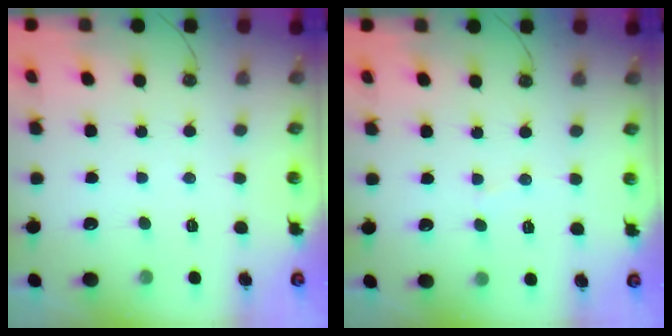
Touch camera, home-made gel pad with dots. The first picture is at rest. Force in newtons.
{"total": 3.0, "press": 3.0, "slide": 0.3}